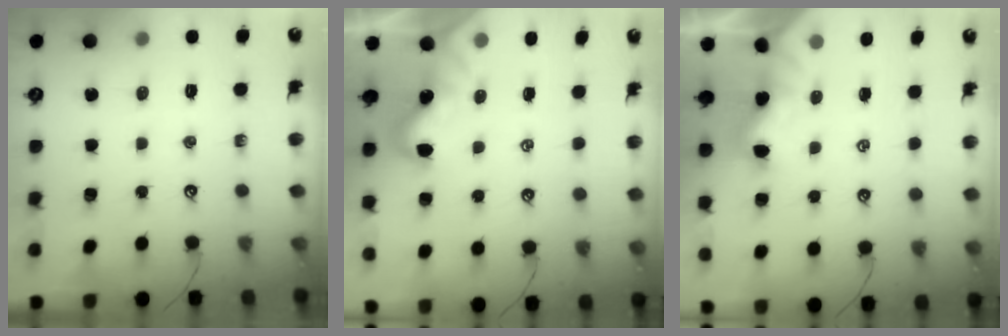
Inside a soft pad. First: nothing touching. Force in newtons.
{"total": 2.0, "press": 2.0, "slide": 0.4}
{"total": 1.4, "press": 1.3, "slide": 0.5}